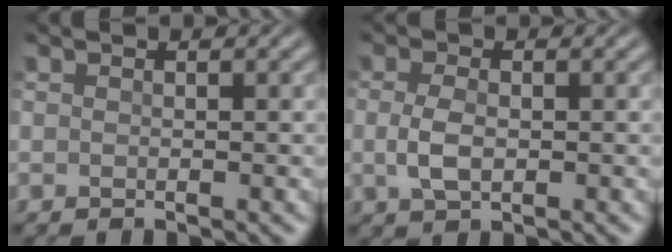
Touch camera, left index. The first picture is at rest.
{"total": 2.3, "force": [0.2, 1.3, 1.9], "torque": [-0.046, 0.001, 0.003]}